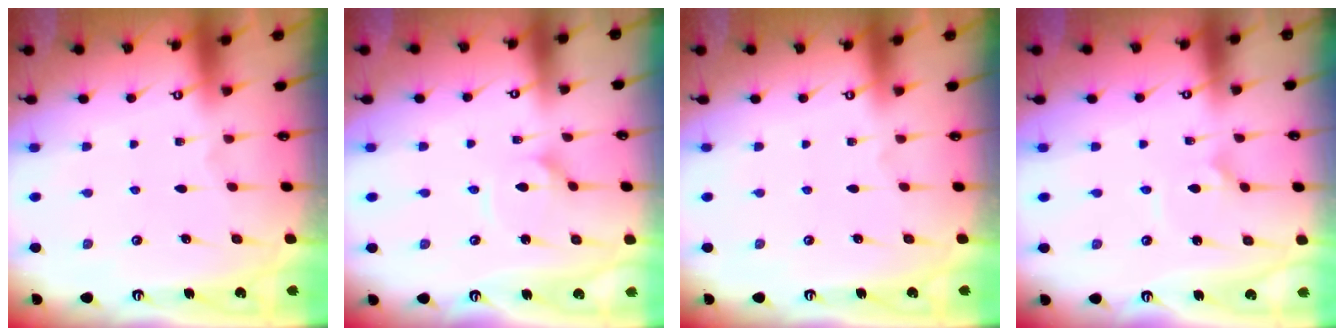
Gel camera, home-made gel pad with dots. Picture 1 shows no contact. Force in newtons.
{"total": 3.0, "press": 3.0, "slide": 0.2}
{"total": 0.0}
{"total": 3.3, "press": 3.2, "slide": 0.3}